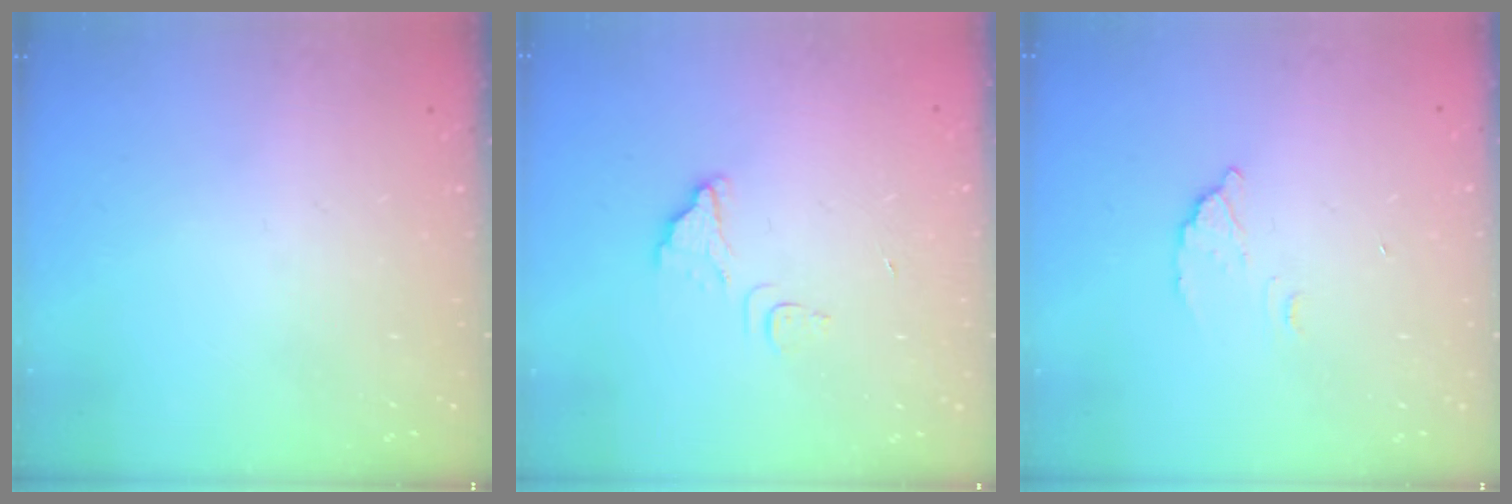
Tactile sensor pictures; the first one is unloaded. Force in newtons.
{"total": 5.5, "press": 5.5, "slide": 0.5}
{"total": 2.7, "press": 2.7, "slide": 0.1}